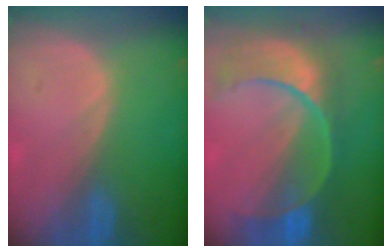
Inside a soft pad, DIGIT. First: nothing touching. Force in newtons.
{"total": 11.2, "press": 9.3, "slide": 6.1}